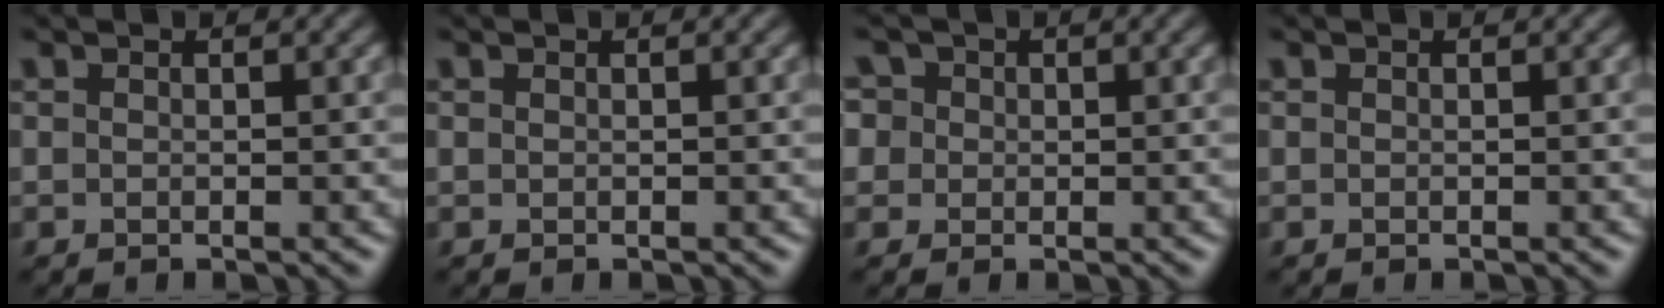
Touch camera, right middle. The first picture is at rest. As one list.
[{"total": 0.0}, {"total": 5.2, "force": [2.2, 4.1, 2.2], "torque": [-0.050, 0.022, 0.013]}, {"total": 0.0}]